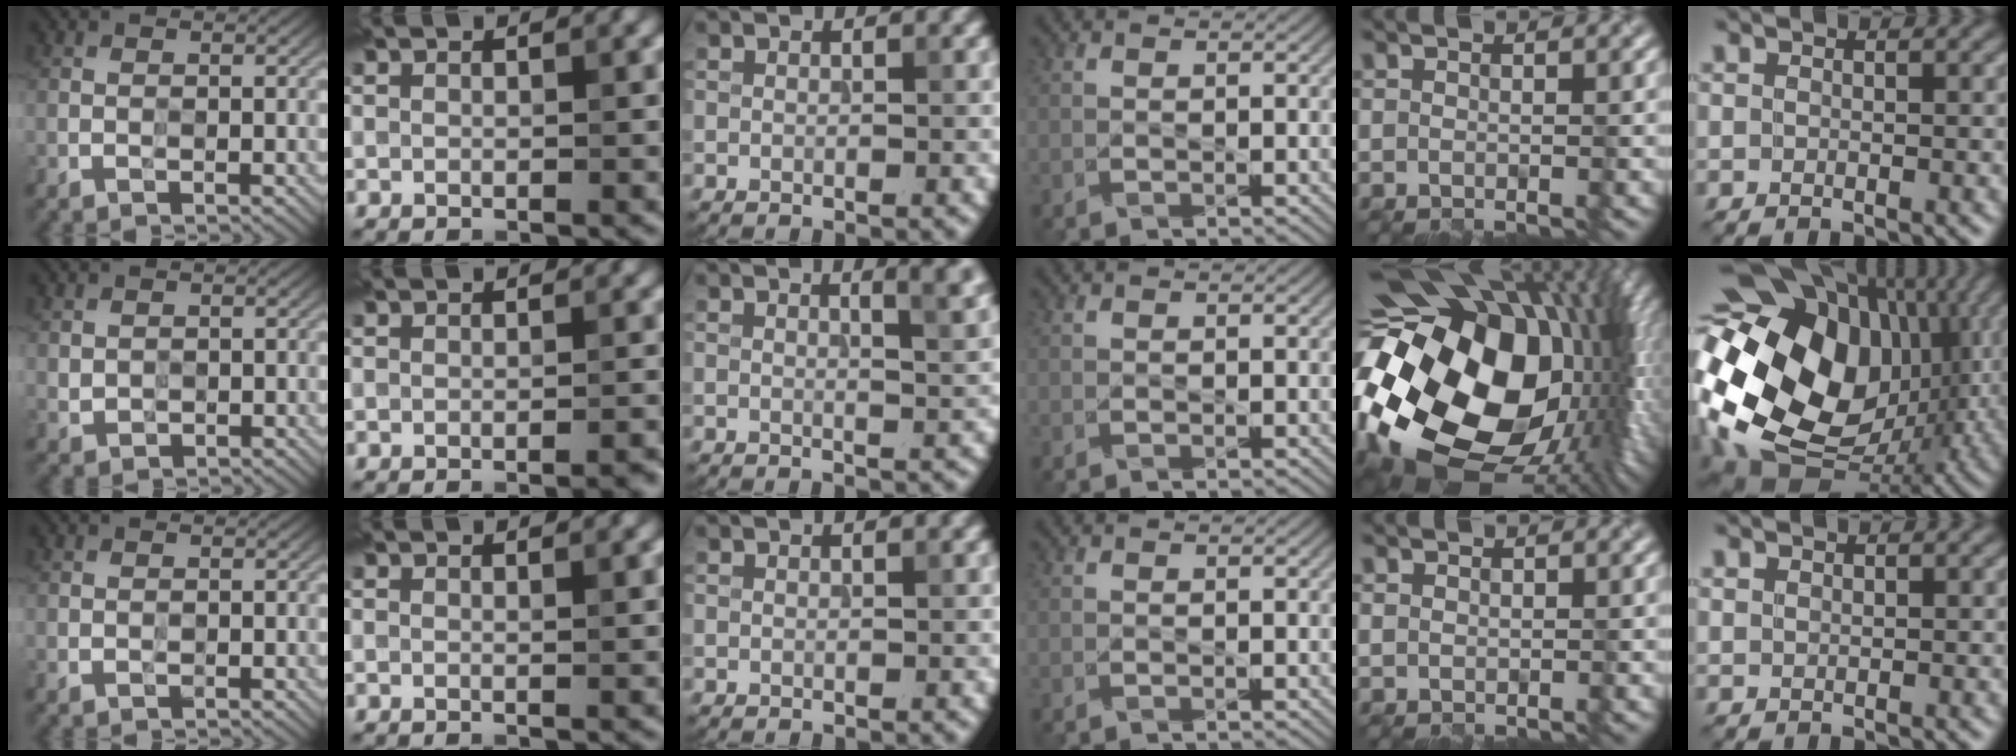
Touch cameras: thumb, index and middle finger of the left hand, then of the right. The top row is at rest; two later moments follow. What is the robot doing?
{"motion": "wipe", "object": "plastic plate"}